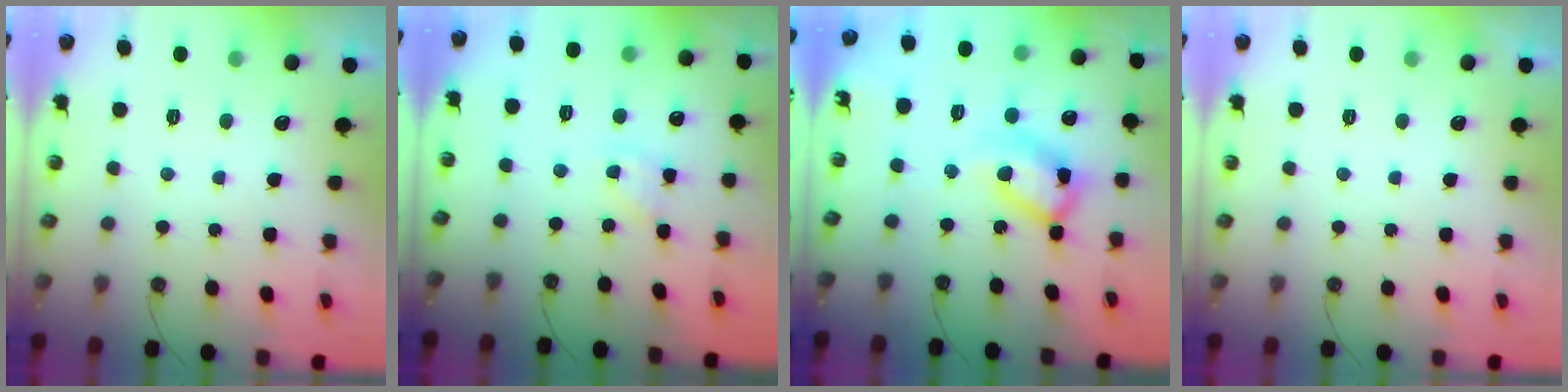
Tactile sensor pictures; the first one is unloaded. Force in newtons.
{"total": 3.0, "press": 3.0, "slide": 0.4}
{"total": 17.2, "press": 17.2, "slide": 1.5}
{"total": 0.0}